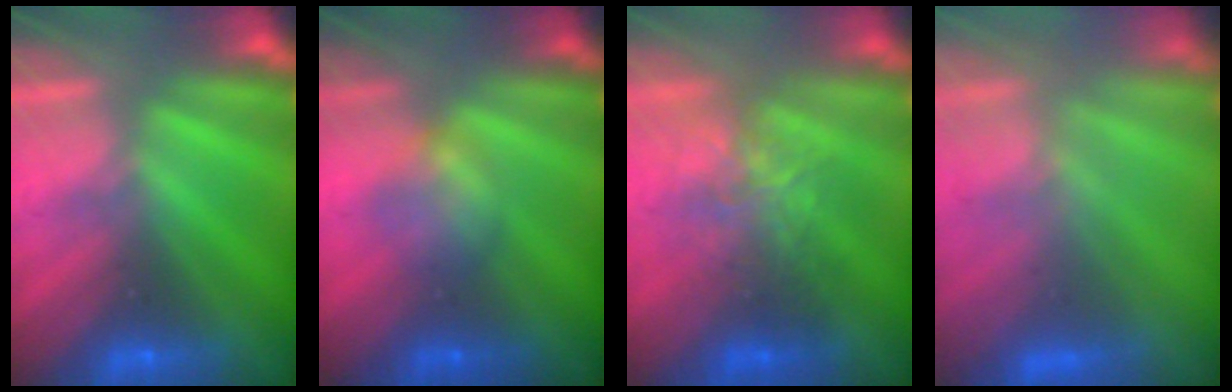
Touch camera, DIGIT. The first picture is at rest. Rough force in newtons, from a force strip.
{"total": 2.4}
{"total": 2.4}
{"total": 3.5}